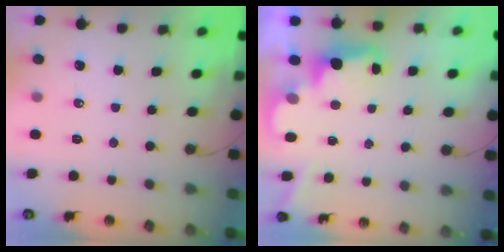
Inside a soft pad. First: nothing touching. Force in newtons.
{"total": 2.5, "press": 2.5, "slide": 0.5}